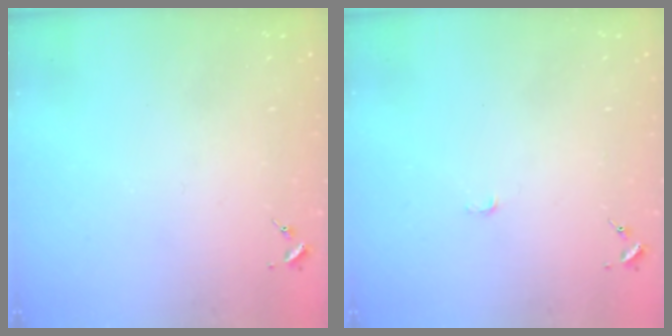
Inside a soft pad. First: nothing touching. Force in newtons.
{"total": 3.0, "press": 3.0, "slide": 0.3}